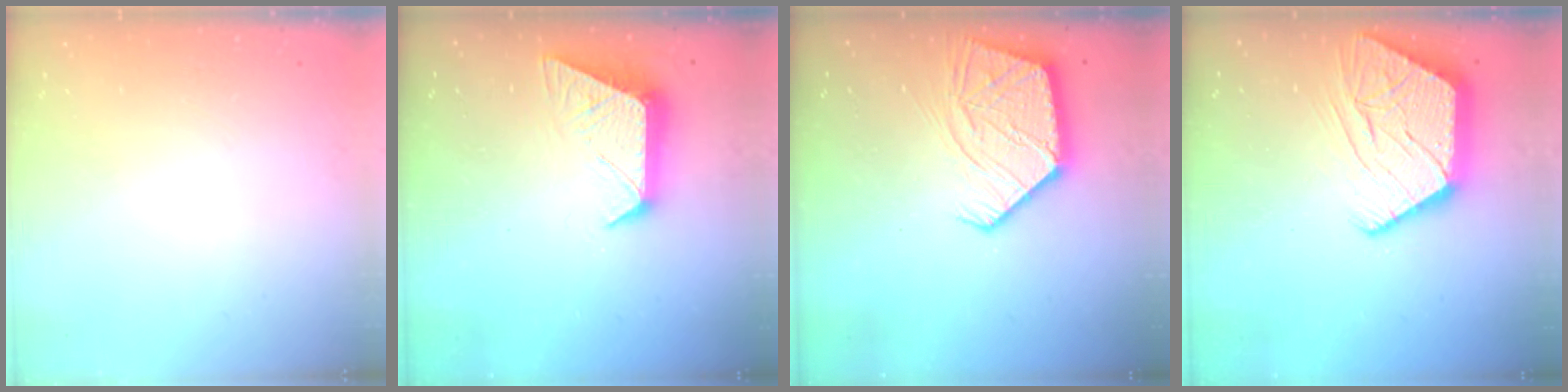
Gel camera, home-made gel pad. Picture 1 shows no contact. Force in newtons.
{"total": 10.0, "press": 10.0, "slide": 0.5}
{"total": 13.8, "press": 13.7, "slide": 1.0}
{"total": 15.1, "press": 15.1, "slide": 1.0}